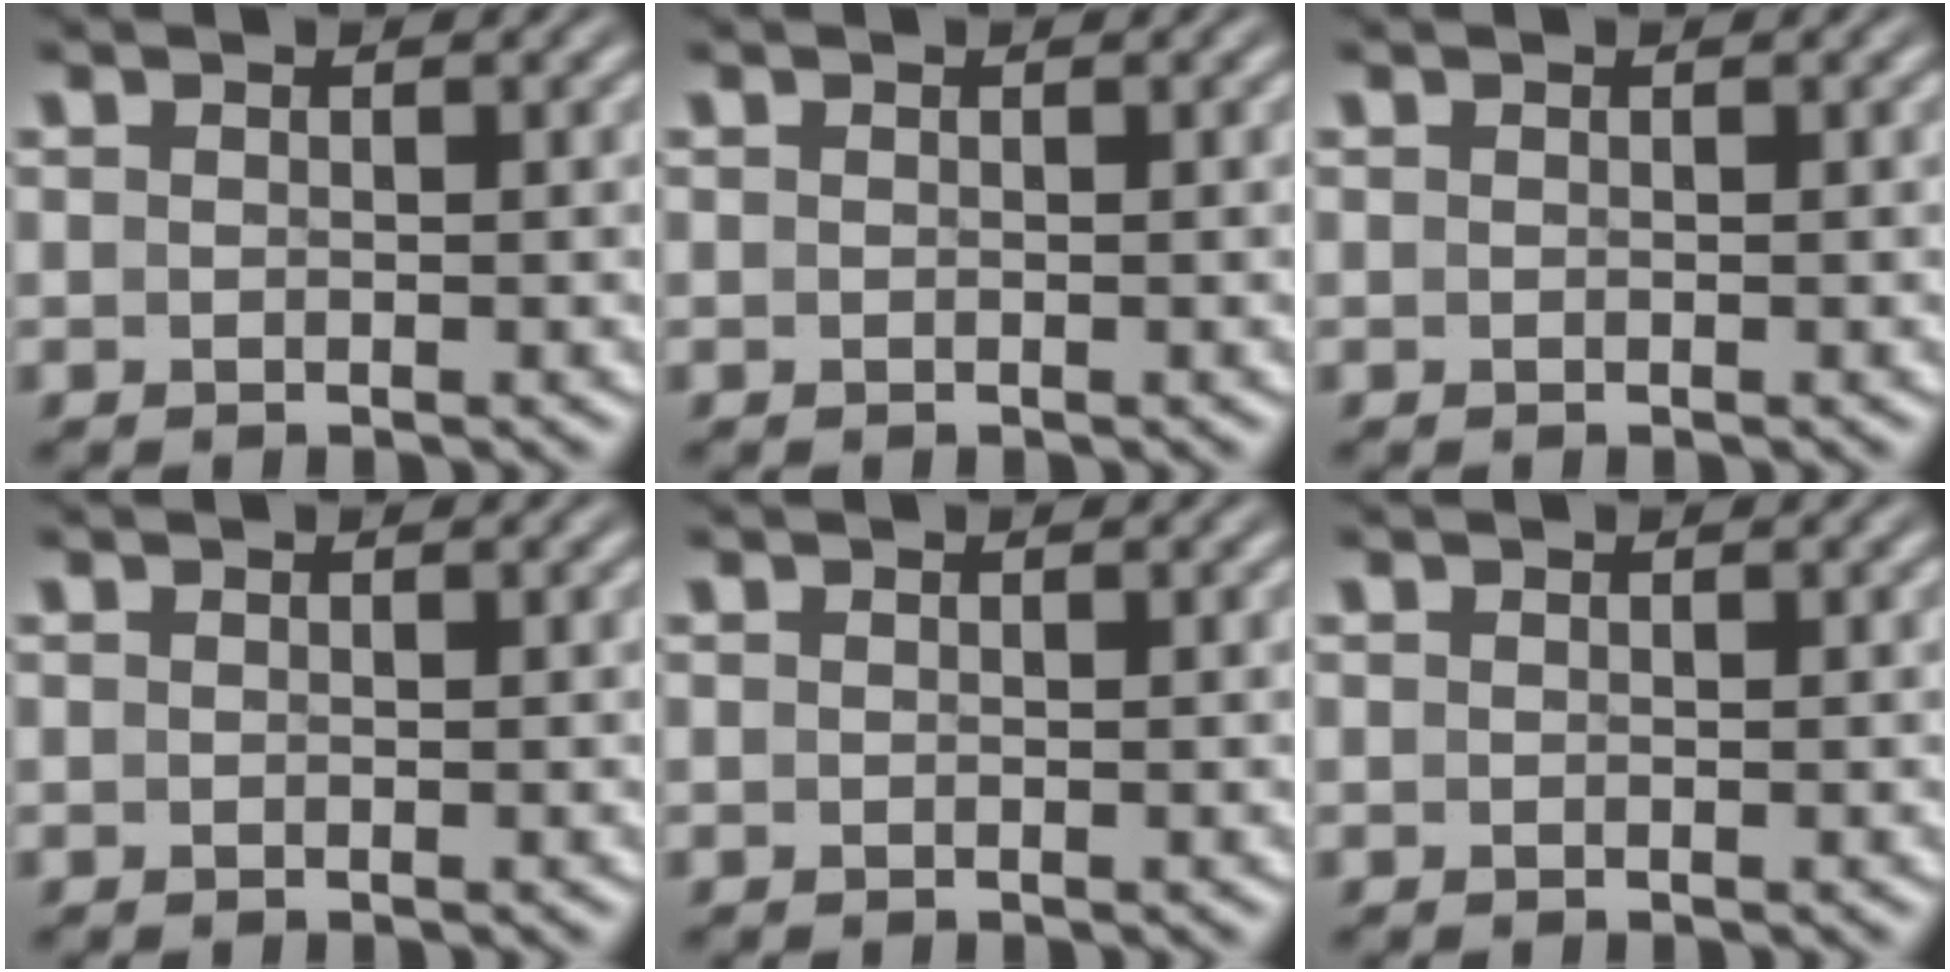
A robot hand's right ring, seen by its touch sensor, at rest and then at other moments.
{"total": 0.0}
{"total": 0.0}
{"total": 0.0}
{"total": 0.0}
{"total": 0.0}